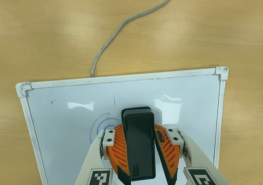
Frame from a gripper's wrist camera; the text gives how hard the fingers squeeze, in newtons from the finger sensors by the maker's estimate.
{"total": 14.3, "left": 15.6, "right": 13.0}